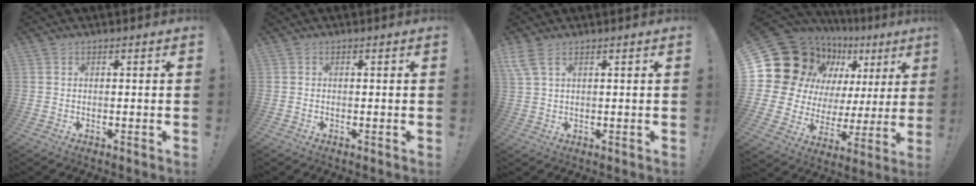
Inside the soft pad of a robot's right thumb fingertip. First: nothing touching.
{"total": 0.0}
{"total": 4.0, "force": [2.3, 1.2, 3.0], "torque": [-0.066, 0.000, 0.045]}
{"total": 20.0, "force": [10.2, 13.2, 11.1], "torque": [-0.188, -0.080, 0.218]}